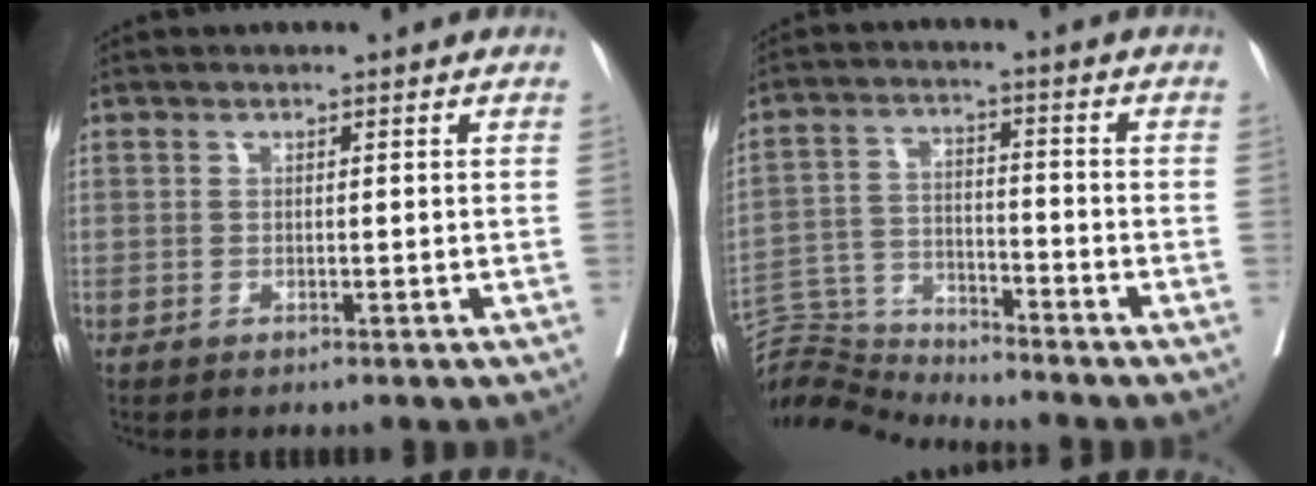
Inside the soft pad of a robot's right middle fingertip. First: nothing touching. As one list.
[{"total": 8.7, "force": [-8.5, -1.1, -1.3], "torque": [0.019, 0.024, -0.162]}]